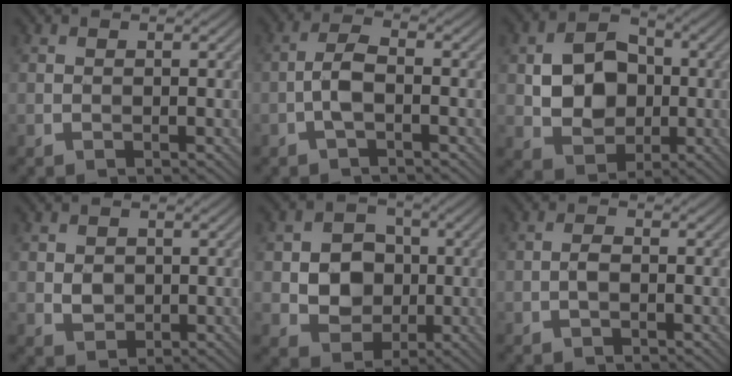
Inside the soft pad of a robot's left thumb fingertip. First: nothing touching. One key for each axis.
{"total": 3.4, "fx": -1.2, "fy": 1.1, "fz": 2.9, "tx": -0.066, "ty": 0.006, "tz": -0.032}
{"total": 8.0, "fx": 0.0, "fy": 6.3, "fz": 4.9, "tx": -0.097, "ty": 0.003, "tz": -0.007}
{"total": 2.1, "fx": 0.3, "fy": 1.7, "fz": 1.1, "tx": -0.028, "ty": -0.004, "tz": 0.008}
{"total": 6.9, "fx": -0.3, "fy": 6.0, "fz": 3.5, "tx": -0.074, "ty": -0.002, "tz": -0.020}
{"total": 1.3, "fx": -0.5, "fy": 0.5, "fz": 1.1, "tx": -0.023, "ty": 0.004, "tz": -0.013}